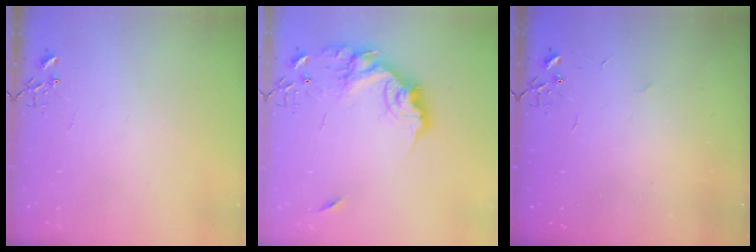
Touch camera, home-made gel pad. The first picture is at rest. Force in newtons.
{"total": 18.4, "press": 18.3, "slide": 1.7}
{"total": 2.2, "press": 2.2, "slide": 0.3}